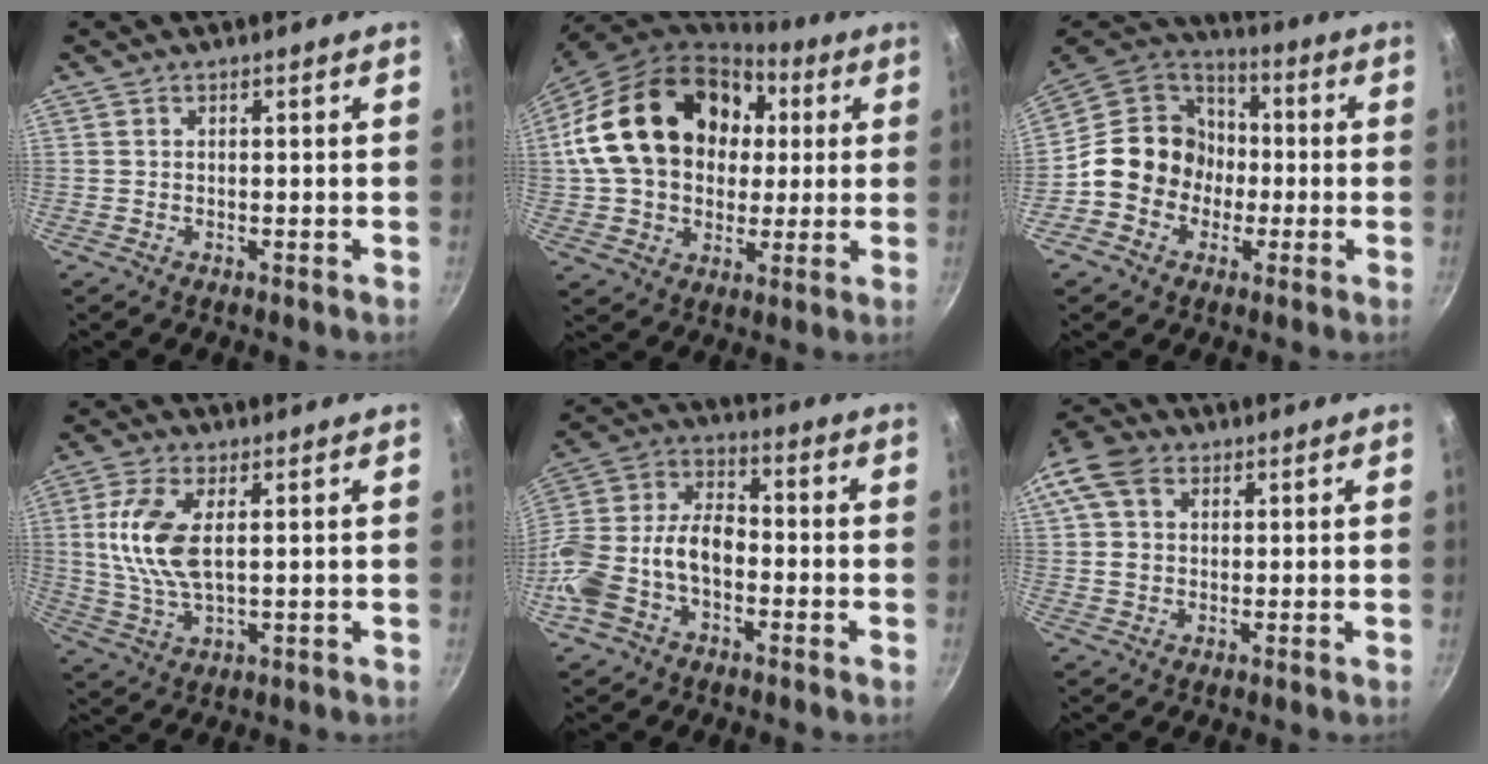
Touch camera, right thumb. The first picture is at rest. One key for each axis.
{"total": 24.7, "fx": 4.8, "fy": 18.4, "fz": 15.7, "tx": -0.263, "ty": 0.029, "tz": 0.084}
{"total": 14.2, "fx": -2.5, "fy": 12.8, "fz": 5.7, "tx": -0.045, "ty": 0.042, "tz": -0.058}
{"total": 10.6, "fx": 1.9, "fy": 5.0, "fz": 9.2, "tx": -0.189, "ty": -0.001, "tz": 0.042}
{"total": 17.2, "fx": -4.2, "fy": 11.2, "fz": 12.3, "tx": -0.228, "ty": 0.051, "tz": -0.091}
{"total": 11.6, "fx": 3.7, "fy": 8.9, "fz": 6.5, "tx": -0.138, "ty": 0.017, "tz": 0.057}